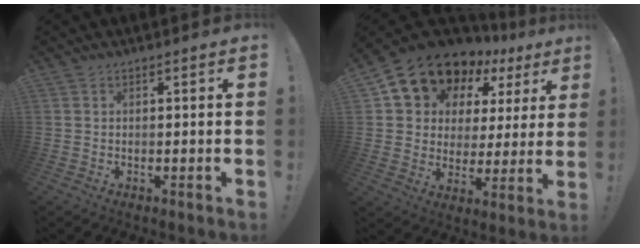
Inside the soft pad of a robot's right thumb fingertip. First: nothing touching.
{"total": 14.2, "force": [10.9, 8.0, 4.1], "torque": [-0.073, -0.088, 0.209]}